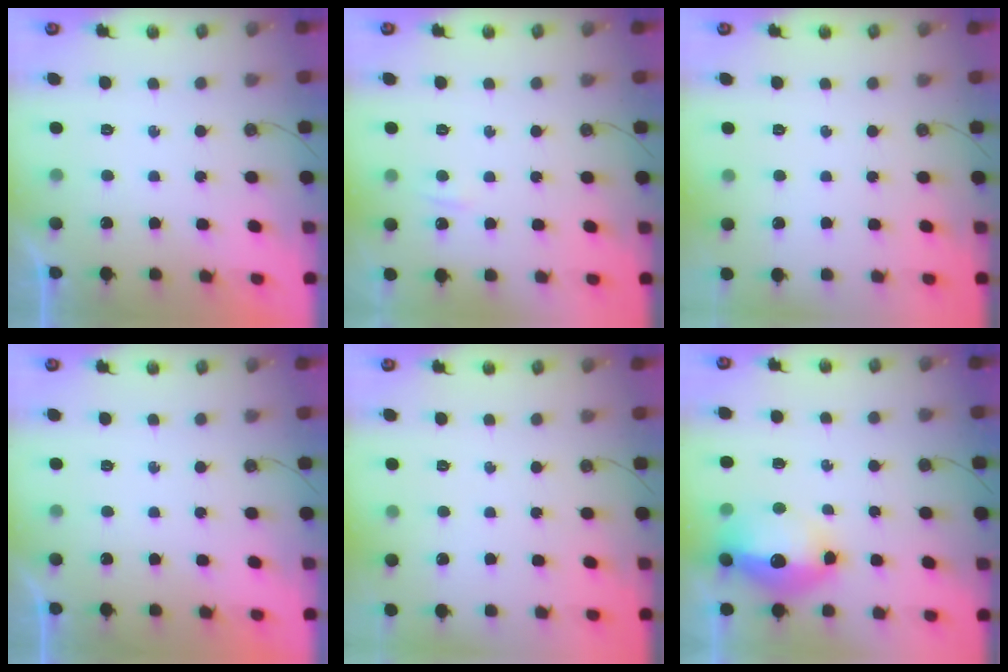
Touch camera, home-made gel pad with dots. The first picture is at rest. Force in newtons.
{"total": 2.8, "press": 2.8, "slide": 0.5}
{"total": 0.0}
{"total": 0.0}
{"total": 0.0}
{"total": 20.4, "press": 16.2, "slide": 12.4}